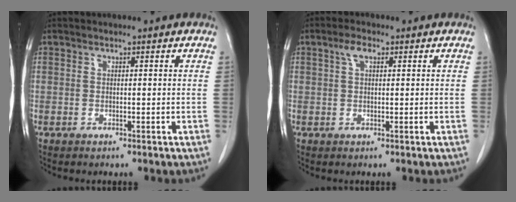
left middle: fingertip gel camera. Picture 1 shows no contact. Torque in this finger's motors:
{"motor_torque": [0.40, -0.06, -0.05, -0.01]}